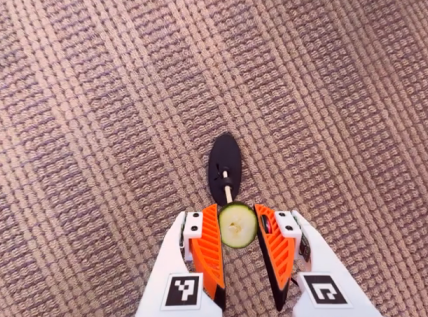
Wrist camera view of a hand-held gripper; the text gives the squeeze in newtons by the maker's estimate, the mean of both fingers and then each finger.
{"total": 8.9, "left": 9.0, "right": 8.8}